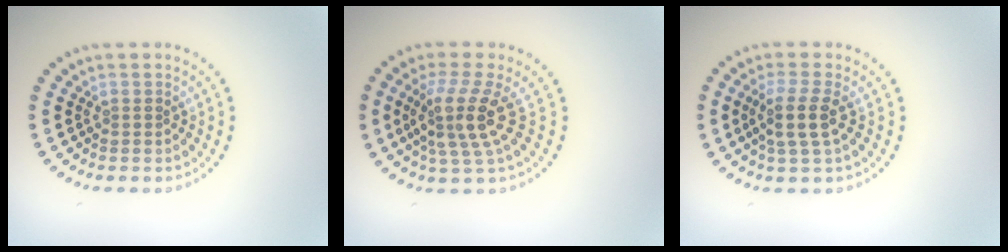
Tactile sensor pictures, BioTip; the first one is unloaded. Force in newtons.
{"total": 4.2, "press": 3.1, "slide": 2.7}
{"total": 2.8, "press": 2.3, "slide": 1.6}